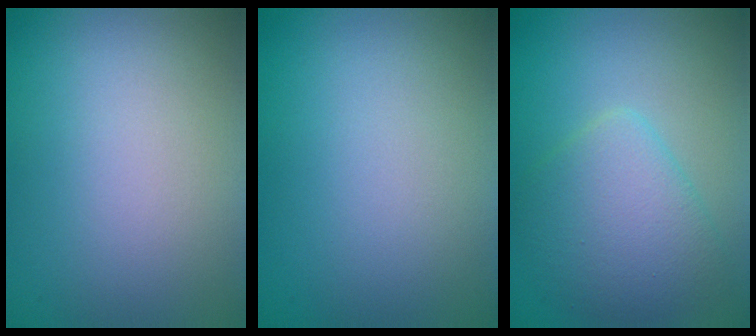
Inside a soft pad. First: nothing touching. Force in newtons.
{"total": 0.0}
{"total": 4.5, "press": 4.5, "slide": 0.1}